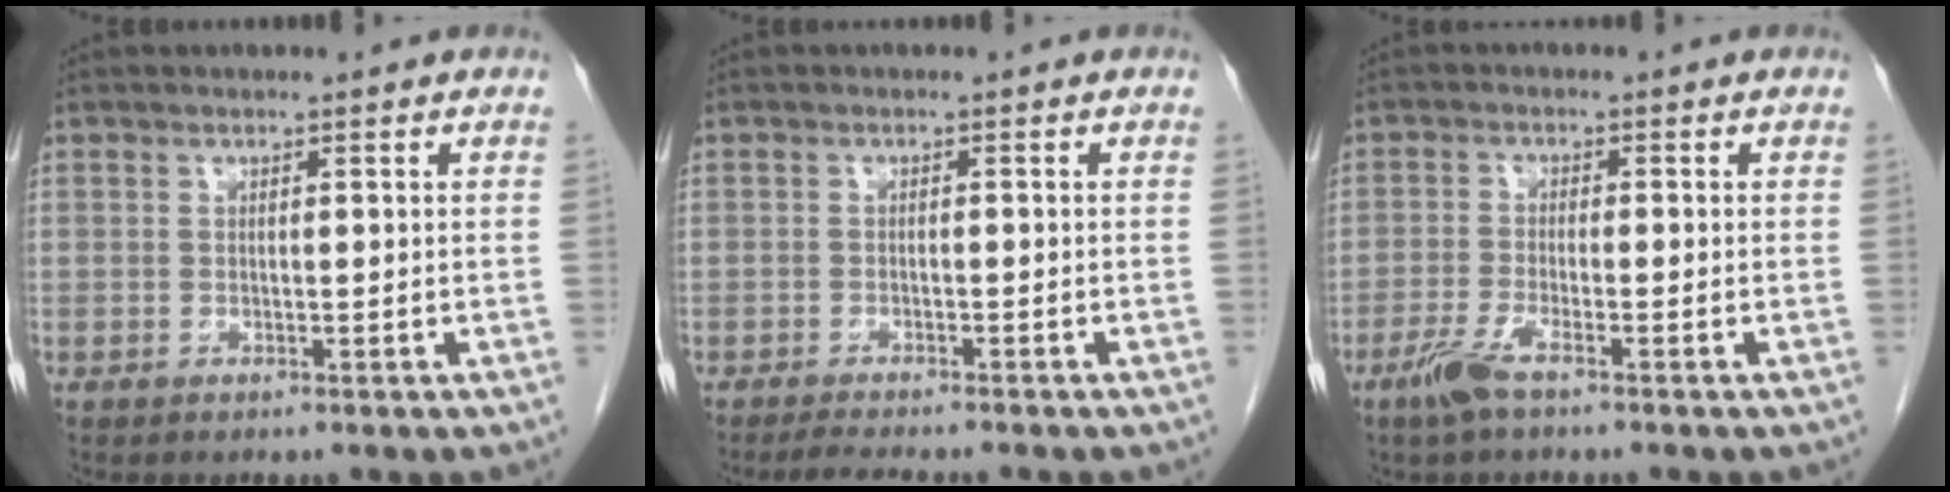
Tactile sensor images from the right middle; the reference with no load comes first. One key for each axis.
{"total": 4.4, "fx": -3.9, "fy": 0.4, "fz": 2.0, "tx": -0.033, "ty": -0.012, "tz": -0.059}
{"total": 4.1, "fx": -2.8, "fy": 0.3, "fz": 3.0, "tx": -0.070, "ty": -0.008, "tz": -0.059}